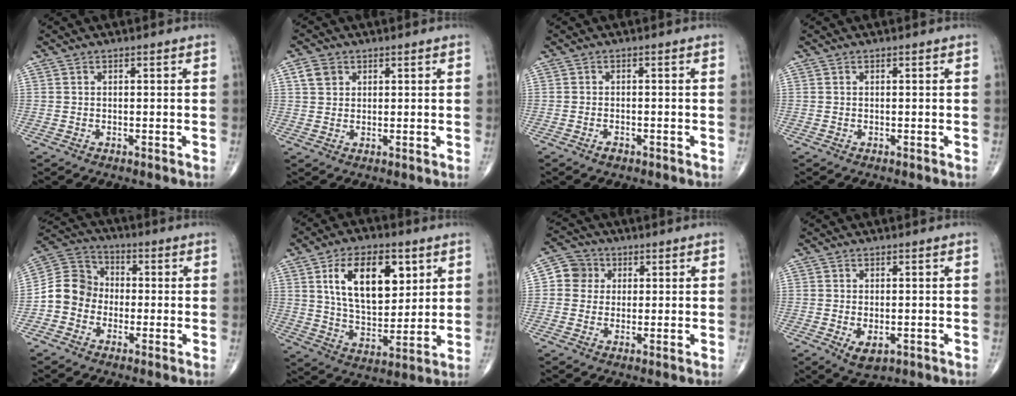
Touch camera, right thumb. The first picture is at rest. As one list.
[{"total": 3.5, "force": [1.5, 2.8, 1.5], "torque": [-0.018, -0.001, 0.027]}, {"total": 1.2, "force": [-0.9, 0.6, 0.6], "torque": [-0.009, 0.005, -0.015]}, {"total": 0.0}, {"total": 8.9, "force": [-2.1, 7.9, 3.6], "torque": [-0.049, 0.036, -0.052]}, {"total": 16.9, "force": [6.0, 9.3, 12.8], "torque": [-0.173, -0.027, 0.111]}, {"total": 5.4, "force": [1.0, 5.2, 1.3], "torque": [0.006, 0.005, 0.006]}, {"total": 4.1, "force": [-1.2, 2.3, 3.1], "torque": [-0.045, -0.004, -0.011]}]